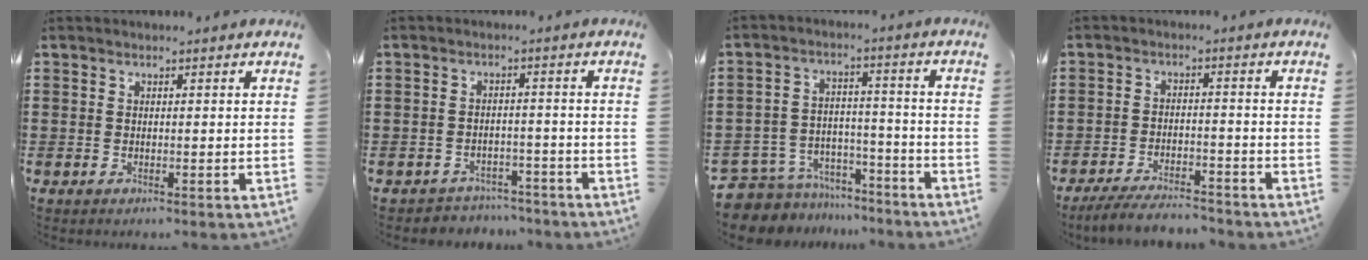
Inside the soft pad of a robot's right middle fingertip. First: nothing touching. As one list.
[{"total": 3.1, "force": [-3.0, 0.7, -0.2], "torque": [-0.005, 0.001, -0.067]}, {"total": 6.9, "force": [-6.6, 1.8, 0.4], "torque": [-0.027, 0.011, -0.138]}, {"total": 4.9, "force": [-4.6, 0.6, 1.6], "torque": [-0.032, -0.001, -0.091]}]